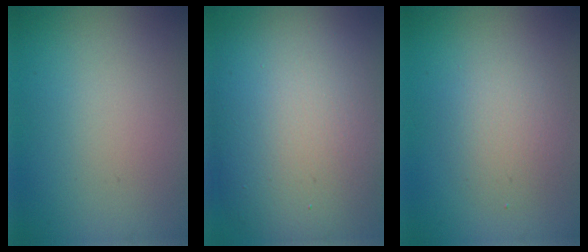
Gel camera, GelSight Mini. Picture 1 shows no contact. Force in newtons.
{"total": 14.3, "press": 14.3, "slide": 0.9}
{"total": 2.5, "press": 2.5, "slide": 0.2}